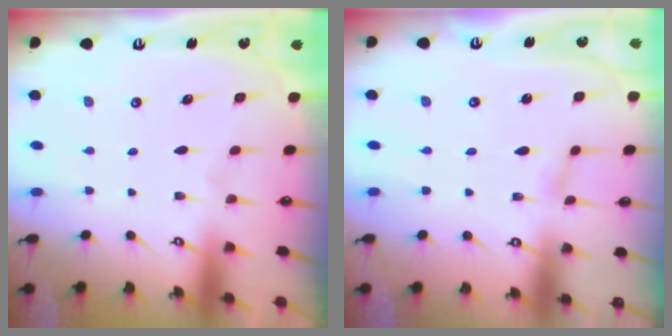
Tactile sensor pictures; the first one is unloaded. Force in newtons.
{"total": 1.1, "press": 1.1, "slide": 0.1}